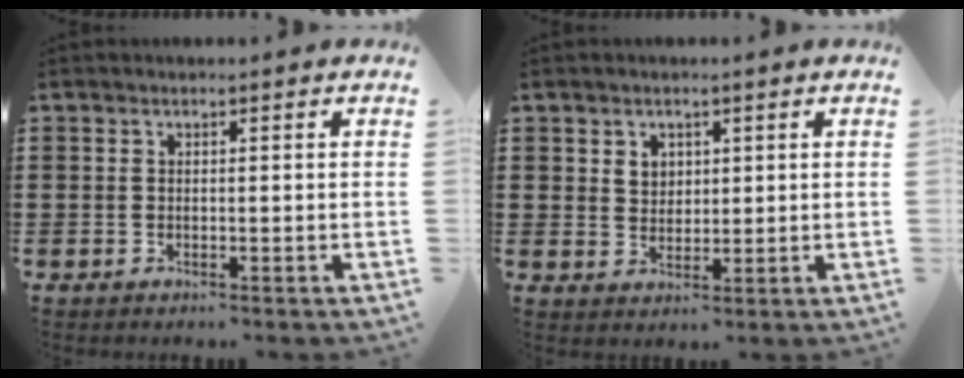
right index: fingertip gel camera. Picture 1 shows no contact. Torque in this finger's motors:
{"motor_torque": [0.07, -0.03, 0.06, 0.03]}